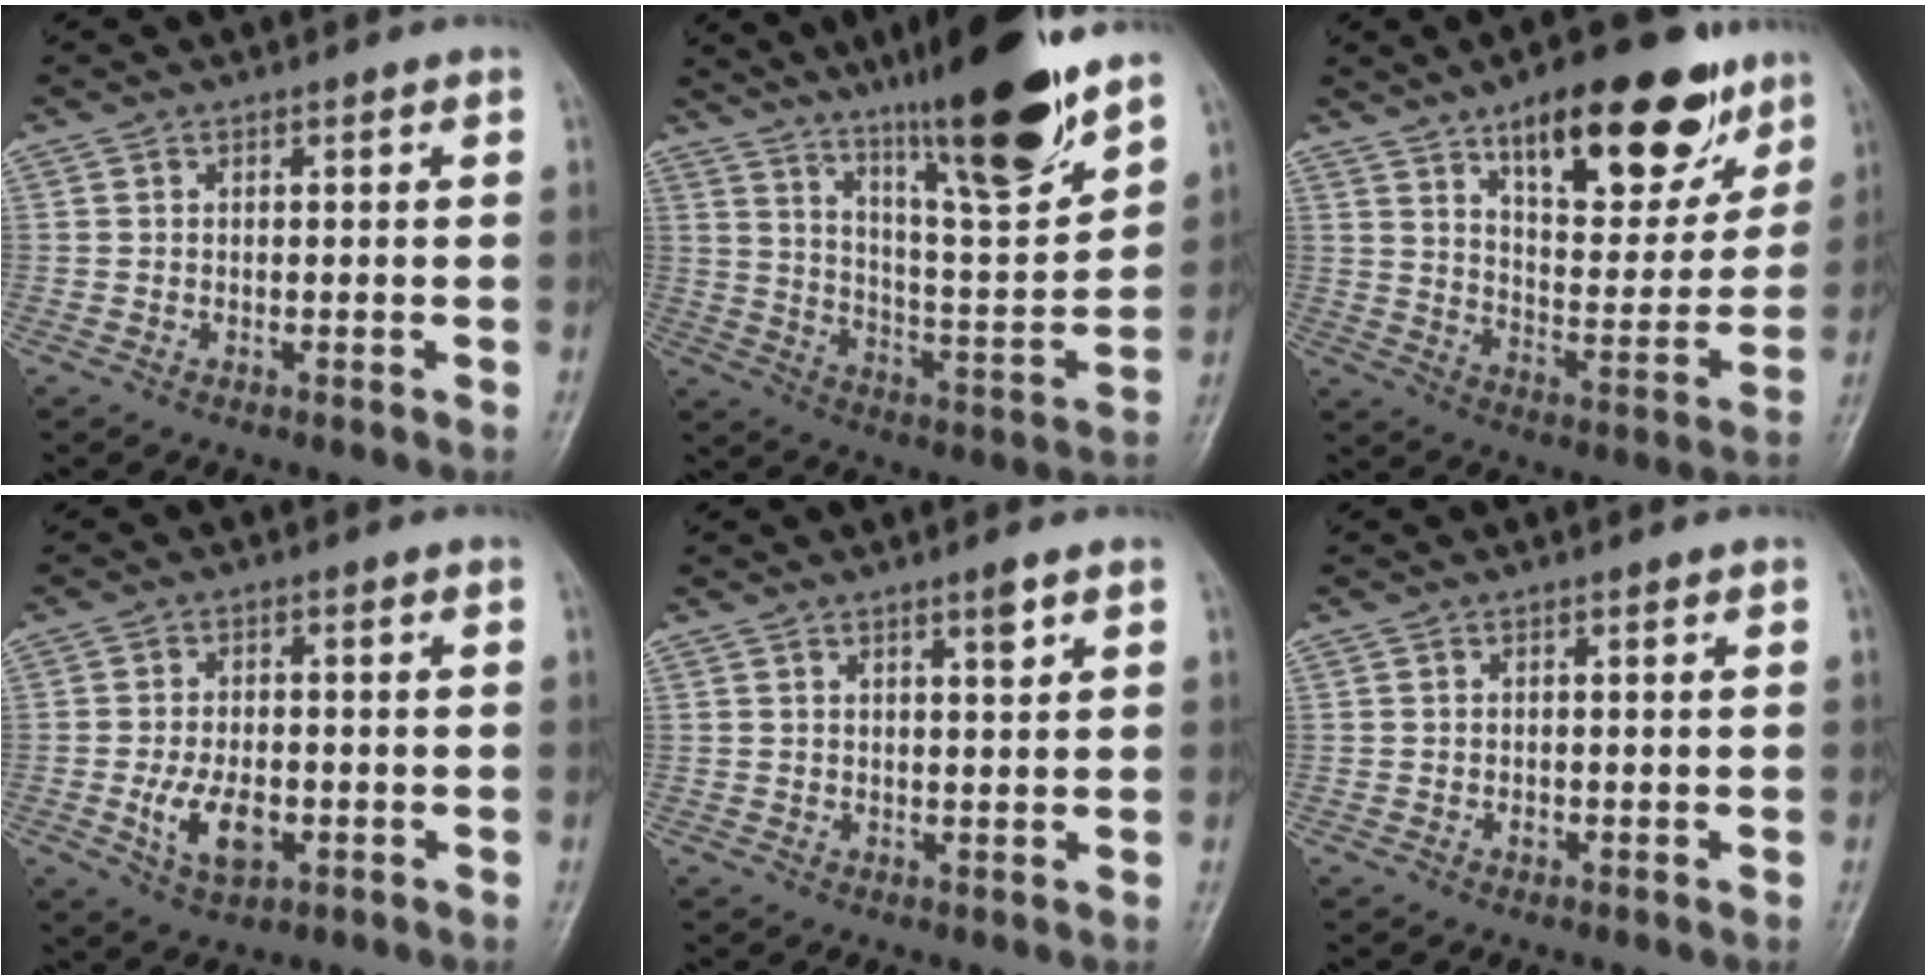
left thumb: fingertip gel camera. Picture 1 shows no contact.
{"total": 21.8, "force": [15.7, 2.4, 14.9], "torque": [-0.206, -0.082, 0.262]}
{"total": 22.6, "force": [13.4, 8.9, 15.8], "torque": [-0.181, -0.053, 0.209]}
{"total": 7.4, "force": [-1.9, 4.2, 5.8], "torque": [-0.099, 0.000, -0.028]}
{"total": 2.7, "force": [1.6, 0.4, 2.1], "torque": [-0.030, -0.010, 0.027]}
{"total": 0.7, "force": [-0.1, 0.5, 0.5], "torque": [-0.002, 0.001, -0.002]}